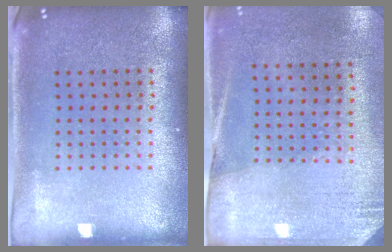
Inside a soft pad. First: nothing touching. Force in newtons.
{"total": 2.6, "press": 2.3, "slide": 1.4}